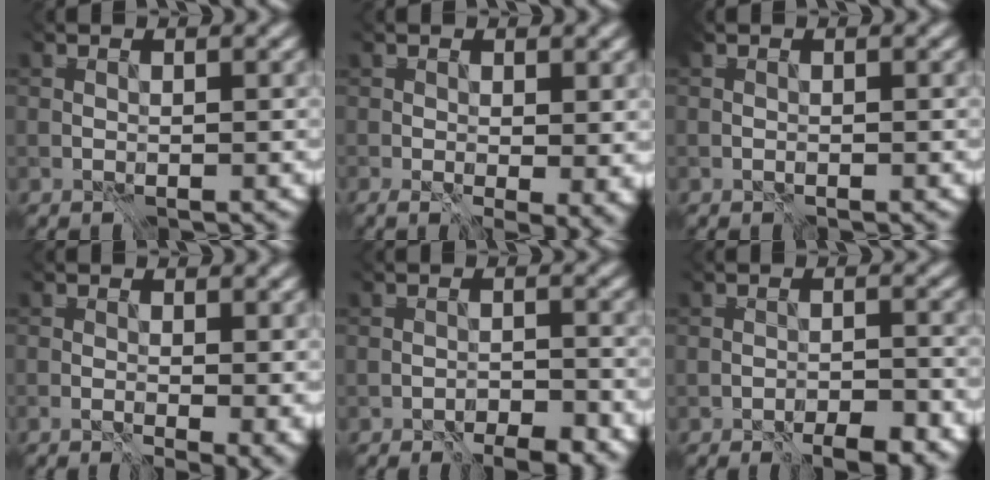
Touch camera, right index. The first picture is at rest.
{"total": 4.6, "force": [0.8, 2.4, 3.8], "torque": [-0.032, -0.009, 0.021]}
{"total": 0.9, "force": [0.6, 0.3, 0.7], "torque": [-0.006, 0.009, 0.000]}
{"total": 4.6, "force": [0.9, 2.2, 3.9], "torque": [-0.034, 0.009, 0.006]}
{"total": 4.8, "force": [-4.7, 0.6, 0.8], "torque": [0.015, -0.002, -0.071]}
{"total": 4.8, "force": [-4.7, 0.2, 0.9], "torque": [0.014, 0.000, -0.074]}